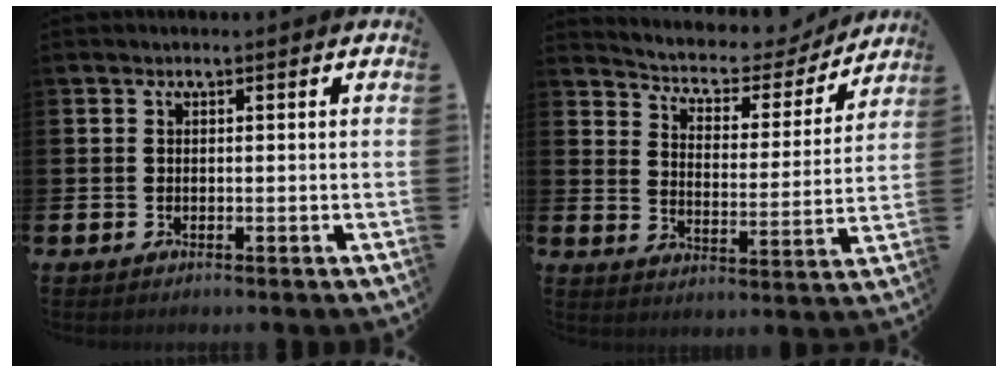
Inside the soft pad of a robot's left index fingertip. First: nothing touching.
{"total": 5.5, "force": [5.0, 2.0, 1.1], "torque": [-0.052, -0.039, 0.079]}